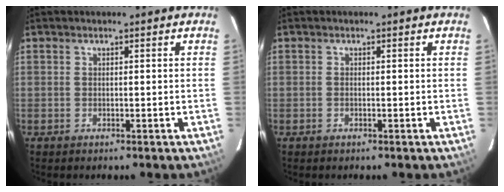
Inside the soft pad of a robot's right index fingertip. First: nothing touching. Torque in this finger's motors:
{"motor_torque": [0.15, 0.08, 0.08, 0.00]}